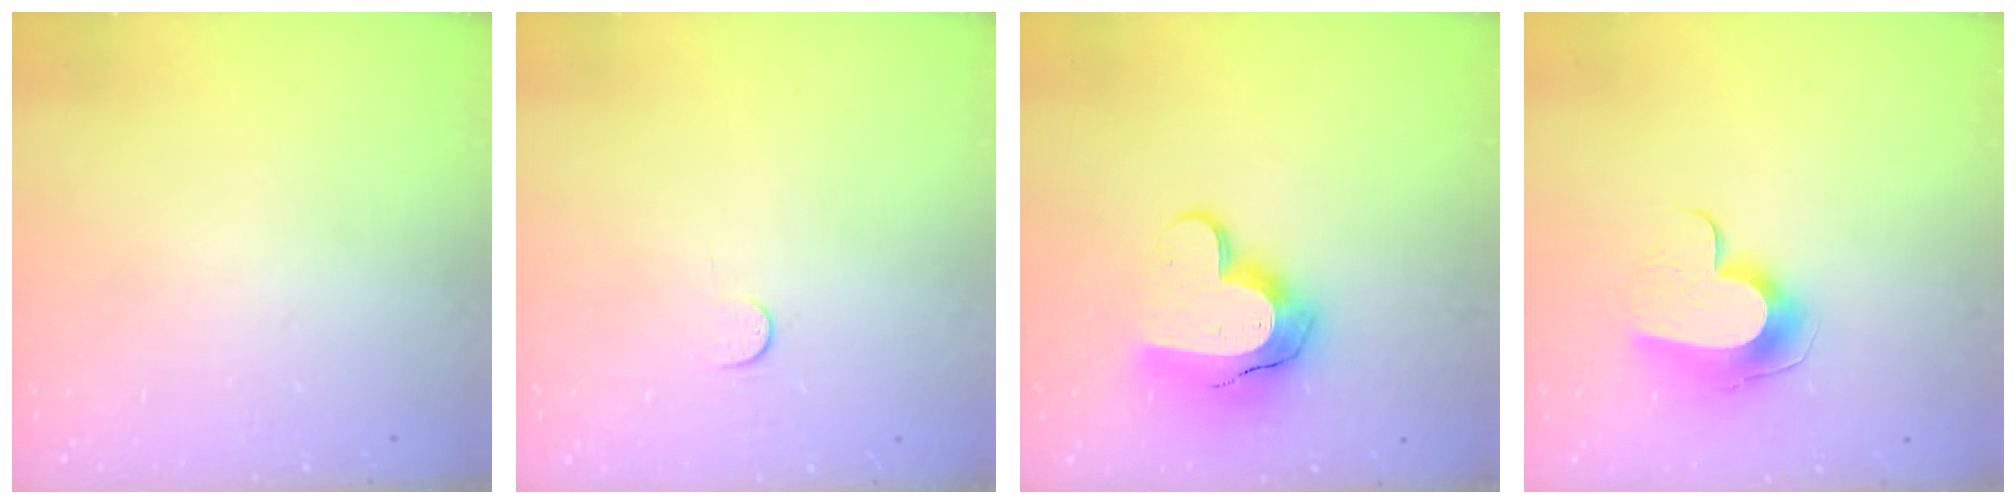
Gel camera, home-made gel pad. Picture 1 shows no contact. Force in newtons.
{"total": 2.8, "press": 2.8, "slide": 0.4}
{"total": 15.4, "press": 15.3, "slide": 1.1}
{"total": 10.4, "press": 10.4, "slide": 0.3}